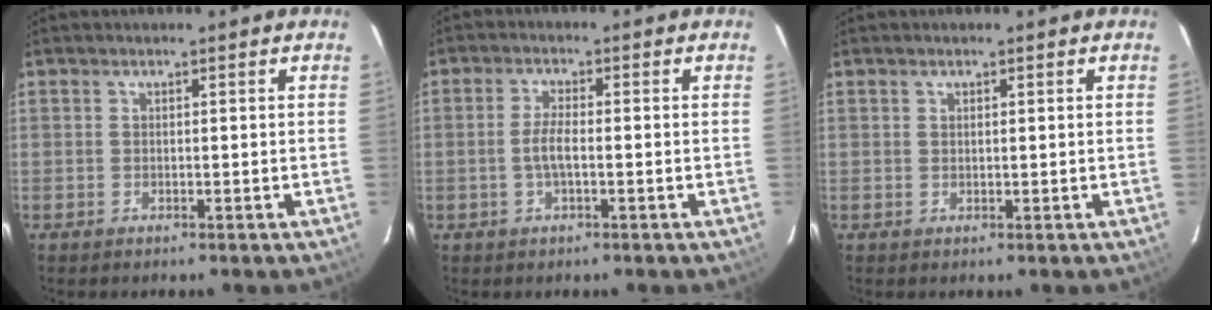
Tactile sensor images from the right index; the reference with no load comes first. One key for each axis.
{"total": 3.4, "fx": -0.8, "fy": 0.9, "fz": 3.2, "tx": -0.065, "ty": 0.000, "tz": -0.014}
{"total": 0.6, "fx": 0.4, "fy": 0.3, "fz": 0.3, "tx": -0.005, "ty": 0.002, "tz": 0.007}